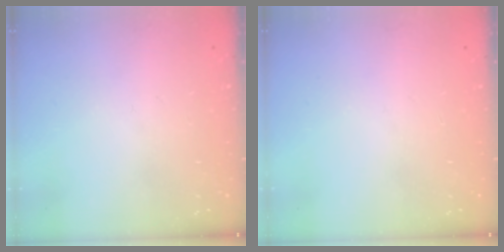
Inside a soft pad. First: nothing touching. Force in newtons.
{"total": 0.0}